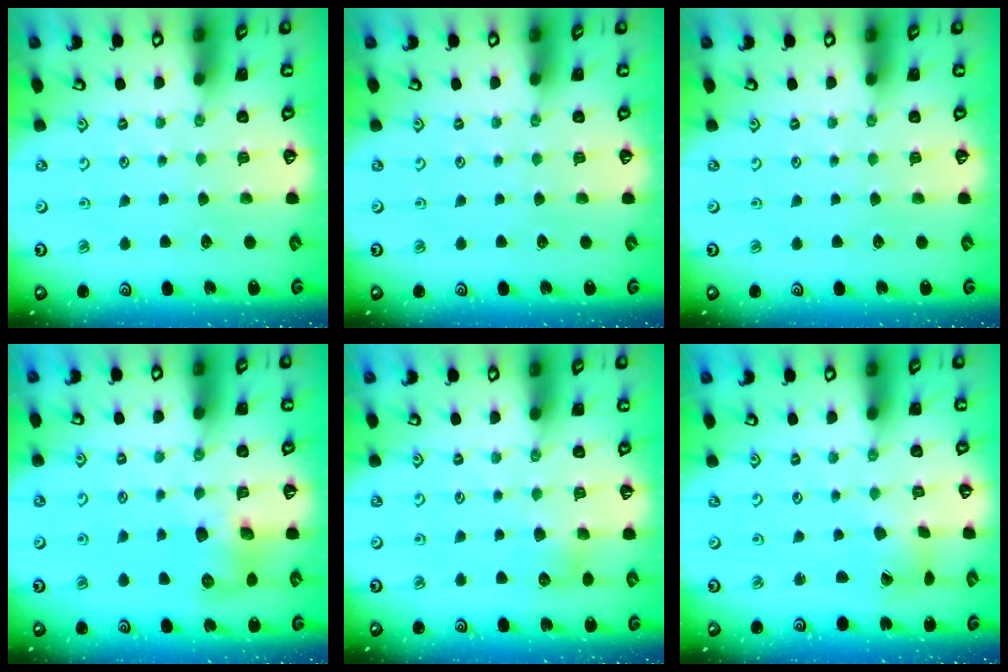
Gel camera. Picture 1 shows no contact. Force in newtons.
{"total": 0.0}
{"total": 0.0}
{"total": 9.1, "press": 9.0, "slide": 0.5}
{"total": 6.4, "press": 6.3, "slide": 0.8}
{"total": 3.0, "press": 2.9, "slide": 0.5}